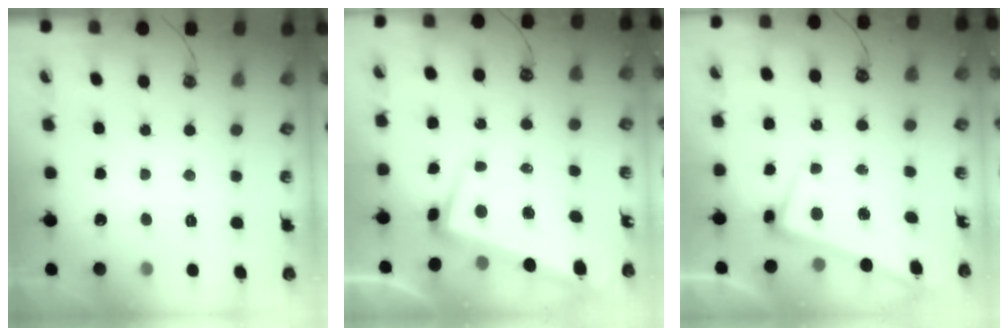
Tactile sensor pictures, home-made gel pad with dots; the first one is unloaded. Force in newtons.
{"total": 2.2, "press": 0.3, "slide": 2.1}
{"total": 2.7, "press": 2.7, "slide": 0.6}